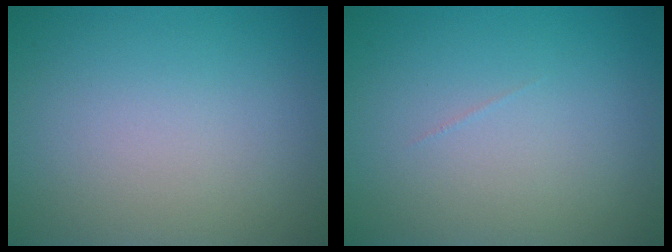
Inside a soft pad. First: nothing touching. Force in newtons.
{"total": 0.0}